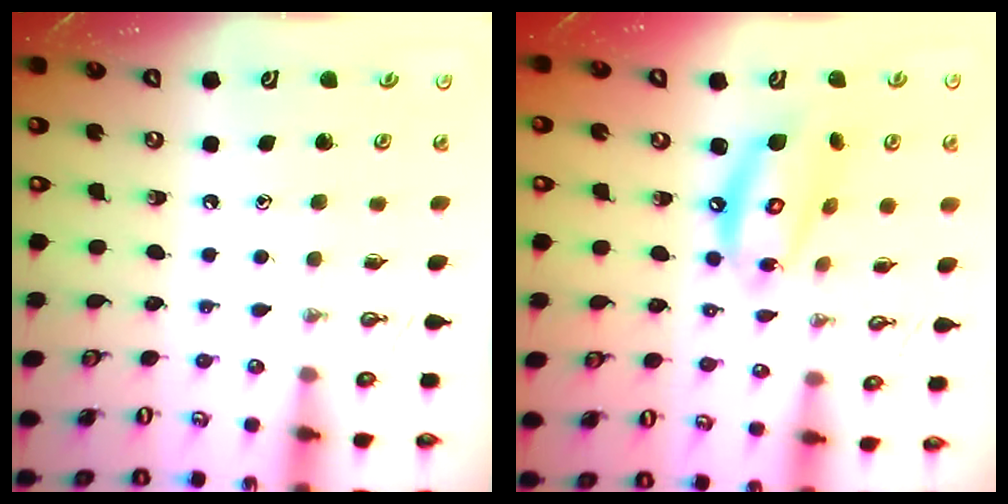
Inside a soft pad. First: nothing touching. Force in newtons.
{"total": 12.6, "press": 12.6, "slide": 1.1}